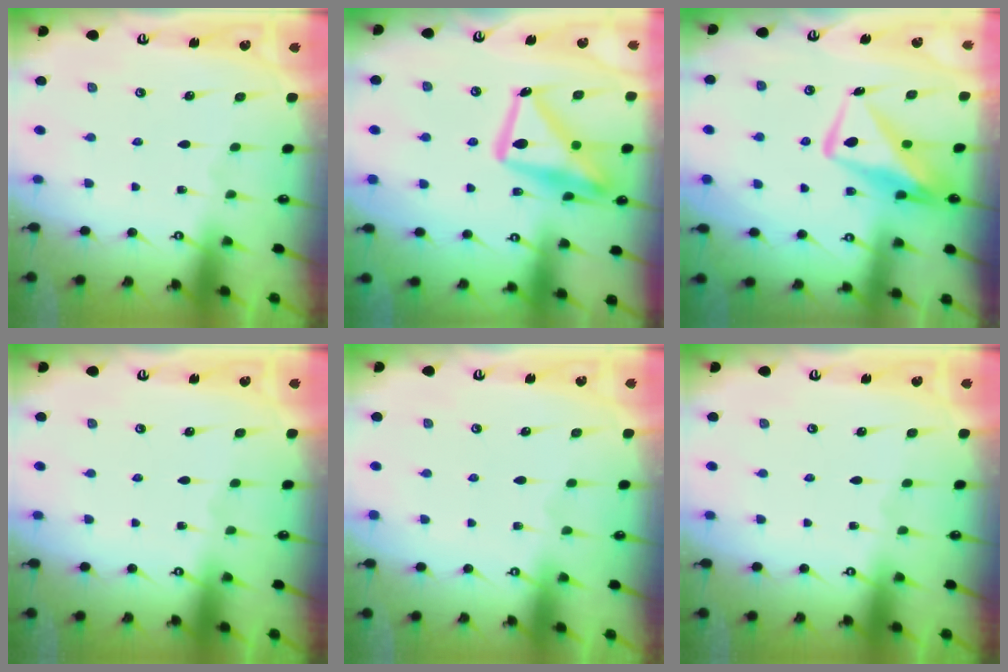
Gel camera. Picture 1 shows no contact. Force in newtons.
{"total": 18.0, "press": 17.9, "slide": 1.6}
{"total": 11.5, "press": 11.5, "slide": 1.0}
{"total": 0.0}
{"total": 3.8, "press": 3.8, "slide": 0.1}
{"total": 0.0}